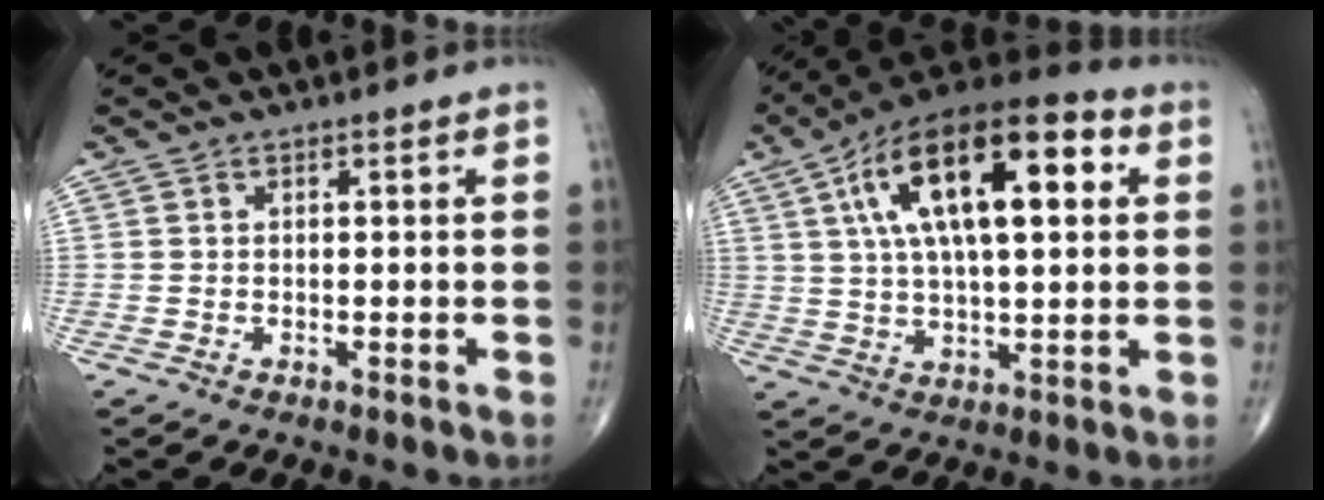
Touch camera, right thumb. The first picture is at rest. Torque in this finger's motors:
{"motor_torque": [-0.01, 4.49, 2.13, 0.64, 0.44]}